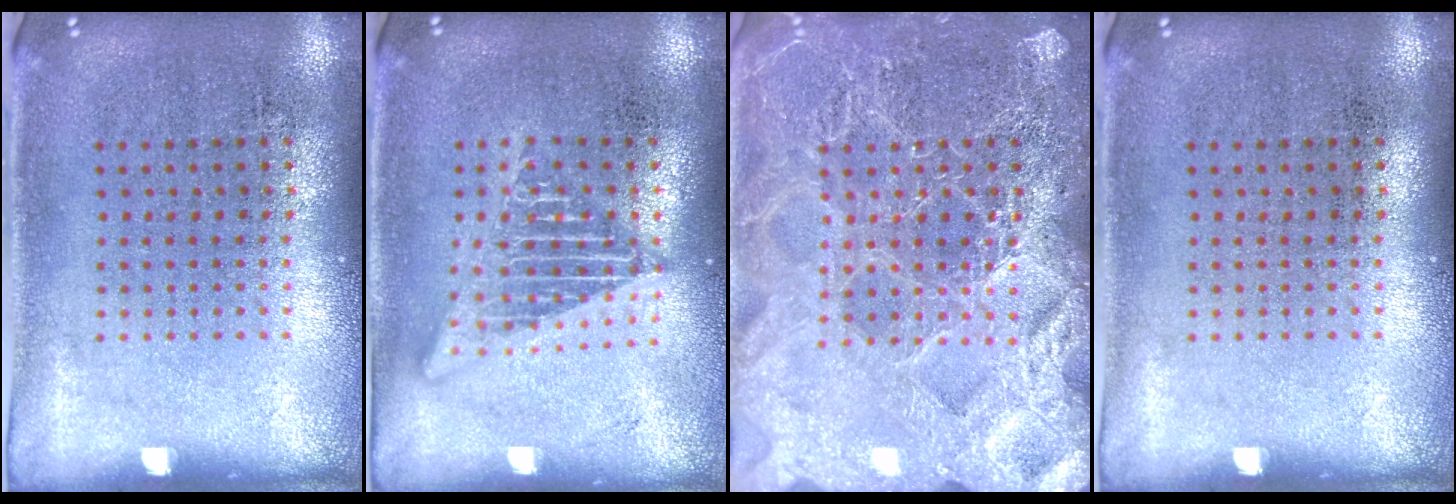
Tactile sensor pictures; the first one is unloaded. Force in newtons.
{"total": 2.2, "press": 2.2, "slide": 0.2}
{"total": 6.2, "press": 6.2, "slide": 0.8}
{"total": 0.0}